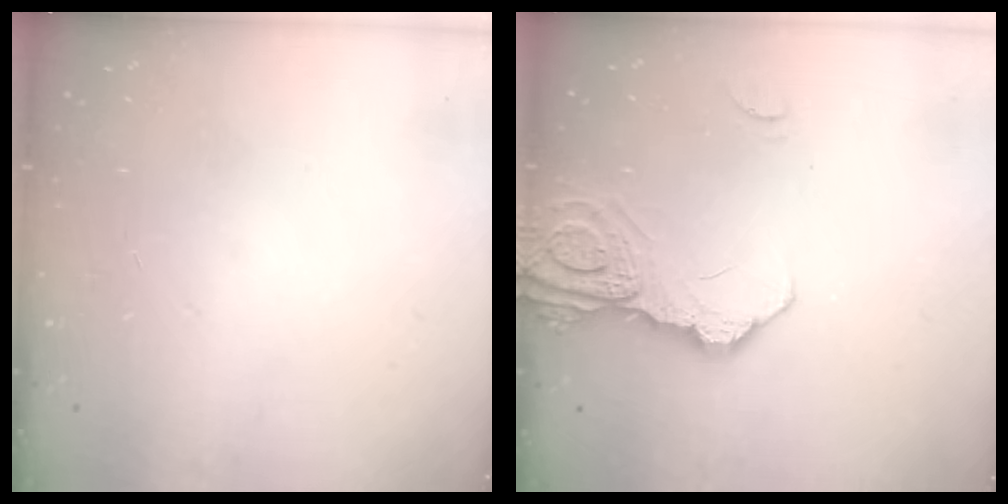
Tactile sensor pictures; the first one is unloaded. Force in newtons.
{"total": 13.9, "press": 13.8, "slide": 1.5}